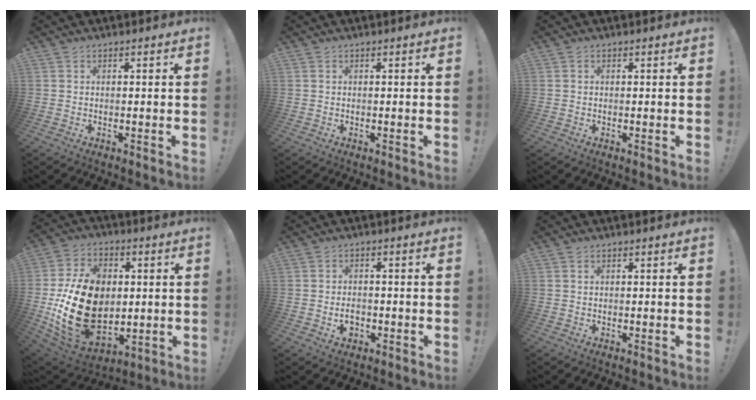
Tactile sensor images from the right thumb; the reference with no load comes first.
{"total": 0.0}
{"total": 0.0}
{"total": 26.0, "force": [-1.2, 18.4, 18.4], "torque": [-0.343, 0.005, 0.001]}
{"total": 3.4, "force": [-1.0, 2.4, 2.1], "torque": [-0.028, -0.003, -0.020]}
{"total": 0.6, "force": [0.4, 0.4, 0.3], "torque": [-0.006, 0.001, 0.008]}